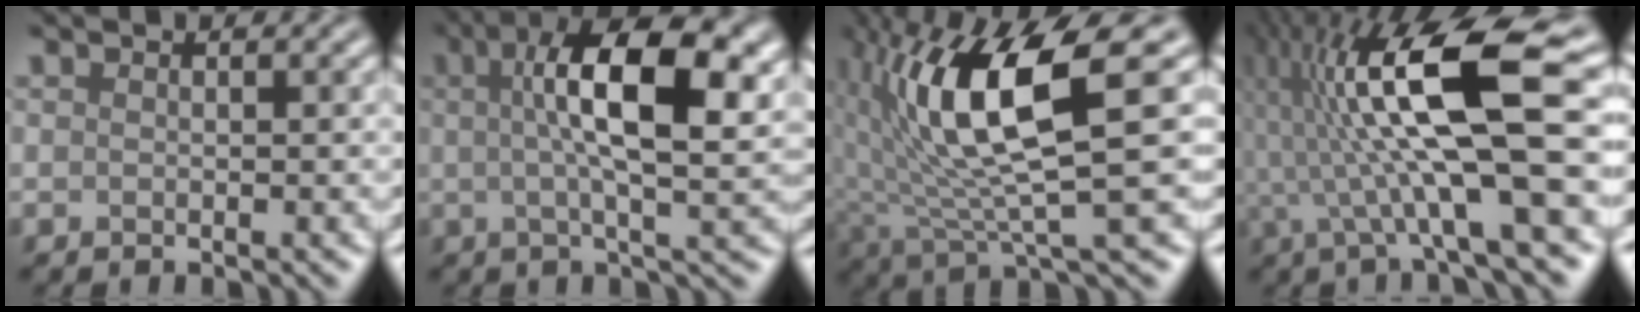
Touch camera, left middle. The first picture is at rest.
{"total": 10.6, "force": [2.1, 3.1, 9.9], "torque": [-0.150, 0.009, 0.038]}
{"total": 9.9, "force": [1.8, 2.6, 9.3], "torque": [-0.166, -0.004, 0.044]}
{"total": 12.7, "force": [0.5, 2.7, 12.4], "torque": [-0.225, 0.023, 0.012]}